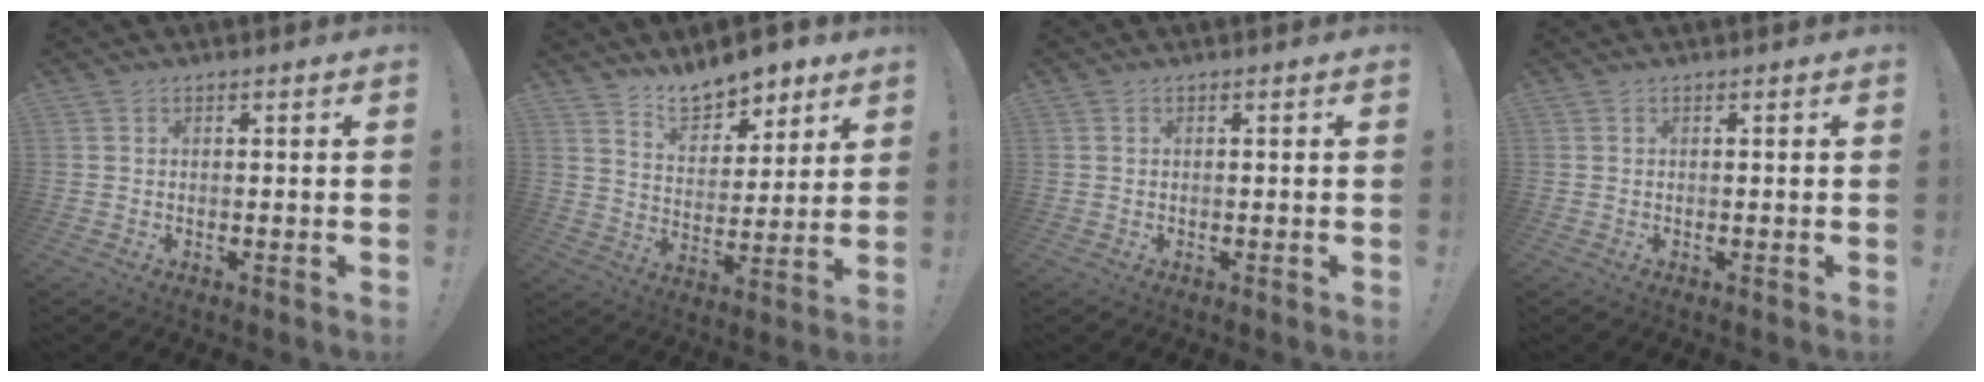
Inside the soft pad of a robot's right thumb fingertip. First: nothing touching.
{"total": 11.5, "force": [9.7, 4.9, 3.8], "torque": [-0.053, -0.073, 0.180]}
{"total": 0.0}
{"total": 0.0}